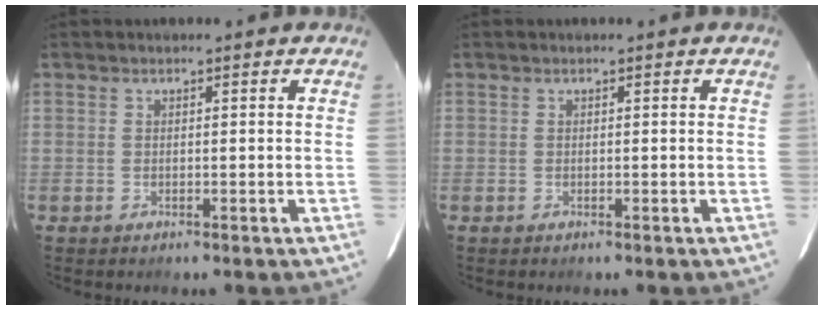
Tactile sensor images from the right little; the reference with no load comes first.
{"total": 0.0}